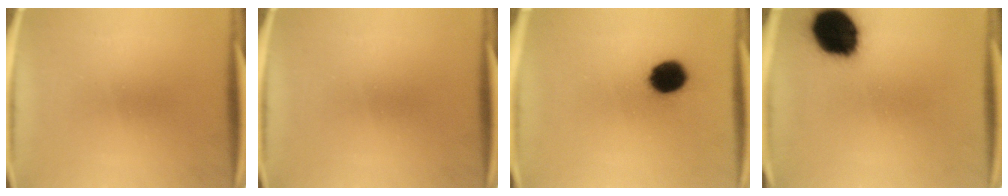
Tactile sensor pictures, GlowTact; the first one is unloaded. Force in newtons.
{"total": 0.0}
{"total": 9.9}
{"total": 17.9}